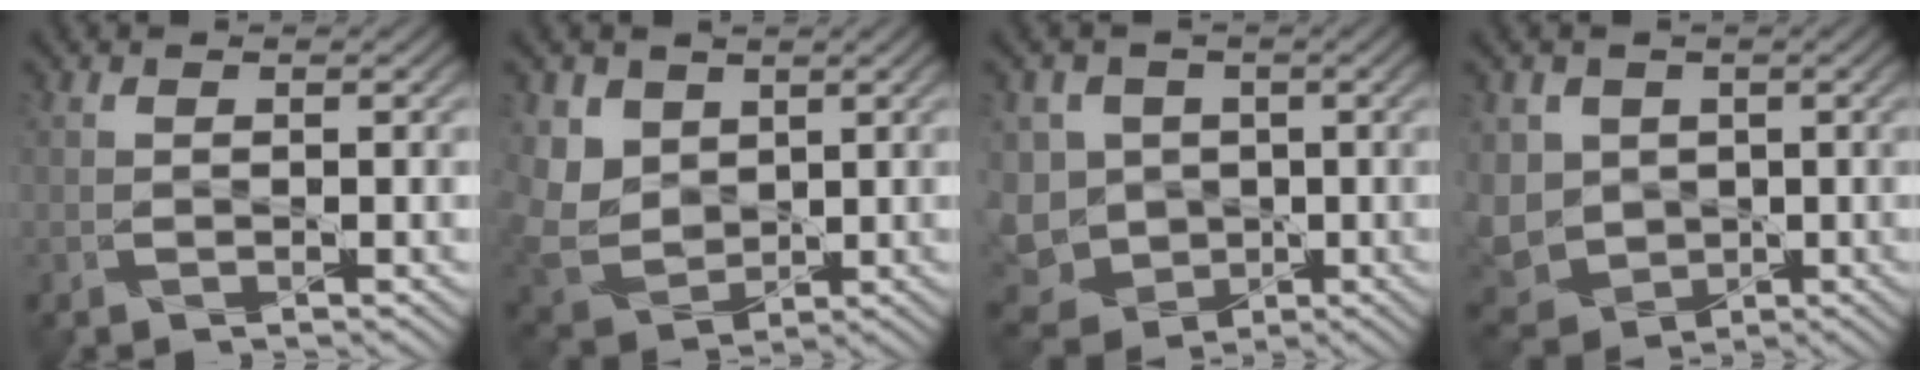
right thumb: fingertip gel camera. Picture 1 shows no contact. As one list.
[{"total": 5.6, "force": [2.4, 4.5, 2.1], "torque": [-0.074, -0.013, 0.053]}, {"total": 8.3, "force": [-1.3, 7.5, 3.3], "torque": [-0.108, -0.020, -0.024]}, {"total": 6.2, "force": [0.2, 5.6, 2.8], "torque": [-0.092, -0.013, -0.003]}]